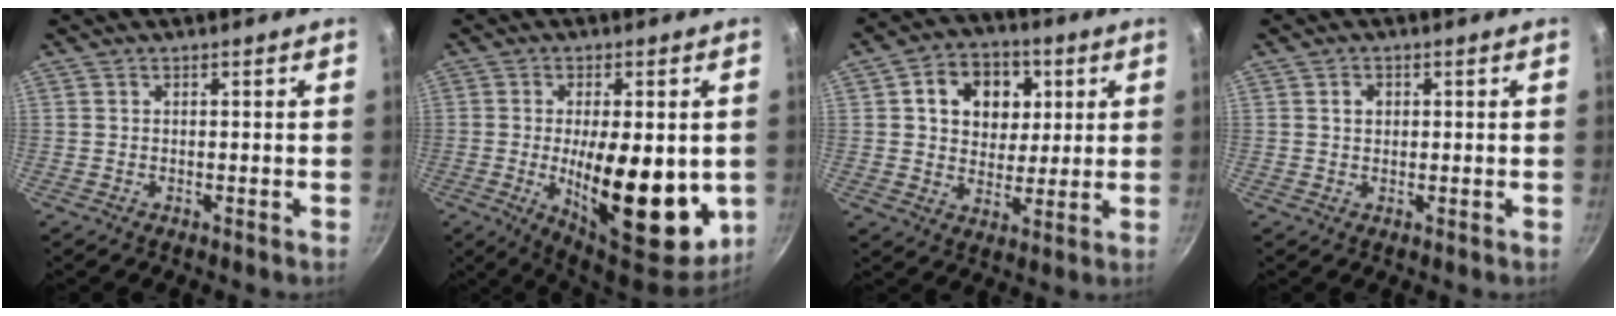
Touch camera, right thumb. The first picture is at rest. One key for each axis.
{"total": 19.6, "fx": -2.2, "fy": 8.0, "fz": 17.8, "tx": -0.242, "ty": -0.018, "tz": -0.023}
{"total": 12.7, "fx": 3.6, "fy": 9.9, "fz": 7.0, "tx": -0.073, "ty": -0.006, "tz": 0.051}
{"total": 1.9, "fx": 0.5, "fy": 1.6, "fz": 1.0, "tx": -0.010, "ty": 0.004, "tz": 0.007}